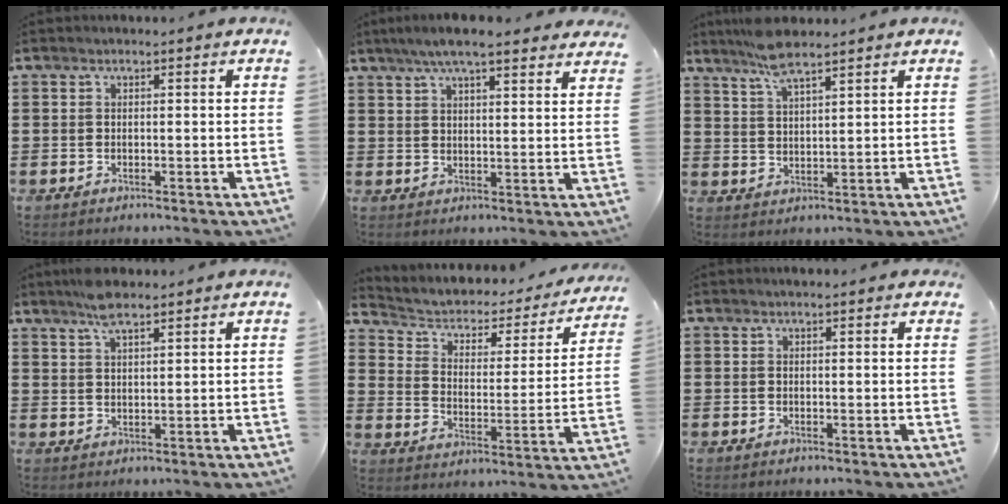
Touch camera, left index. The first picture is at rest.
{"total": 6.6, "force": [5.6, 0.8, 3.5], "torque": [-0.080, -0.007, 0.101]}
{"total": 6.0, "force": [4.9, 0.7, 3.3], "torque": [-0.079, -0.005, 0.089]}
{"total": 4.3, "force": [3.3, 1.1, 2.6], "torque": [-0.058, 0.004, 0.060]}
{"total": 3.0, "force": [1.8, 2.1, 1.2], "torque": [-0.039, -0.016, 0.020]}
{"total": 0.6, "force": [0.5, 0.2, 0.3], "torque": [-0.006, 0.004, 0.008]}